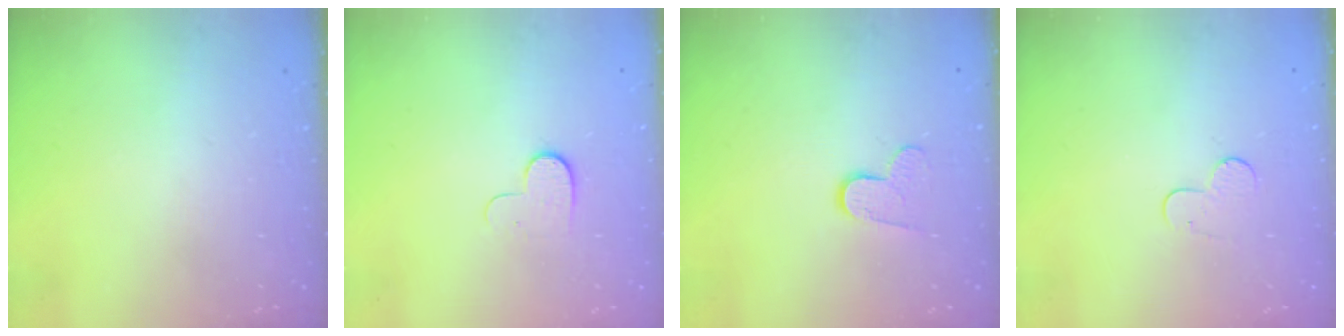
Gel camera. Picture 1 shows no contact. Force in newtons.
{"total": 5.4, "press": 5.3, "slide": 1.2}
{"total": 7.1, "press": 7.1, "slide": 0.5}
{"total": 4.9, "press": 4.8, "slide": 0.5}